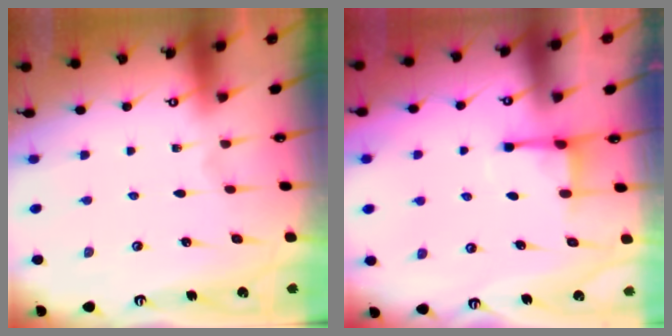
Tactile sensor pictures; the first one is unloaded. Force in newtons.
{"total": 2.2, "press": 2.2, "slide": 0.5}